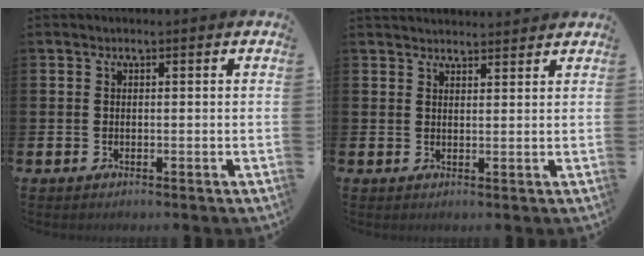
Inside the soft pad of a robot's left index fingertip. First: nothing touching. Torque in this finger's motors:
{"motor_torque": [0.97, -1.17, 0.04, 0.01]}